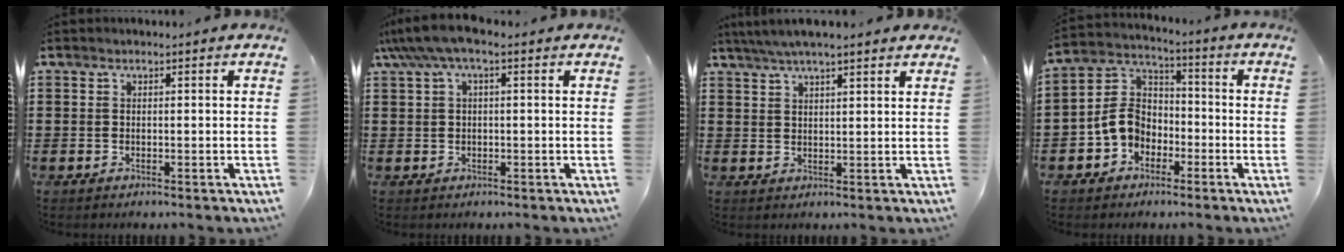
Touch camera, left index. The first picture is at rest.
{"total": 4.0, "force": [1.0, 1.2, 3.7], "torque": [-0.091, -0.003, 0.009]}
{"total": 4.5, "force": [3.7, 0.4, 2.4], "torque": [-0.055, -0.003, 0.068]}
{"total": 7.5, "force": [-2.4, 6.0, 3.7], "torque": [-0.112, 0.010, -0.056]}